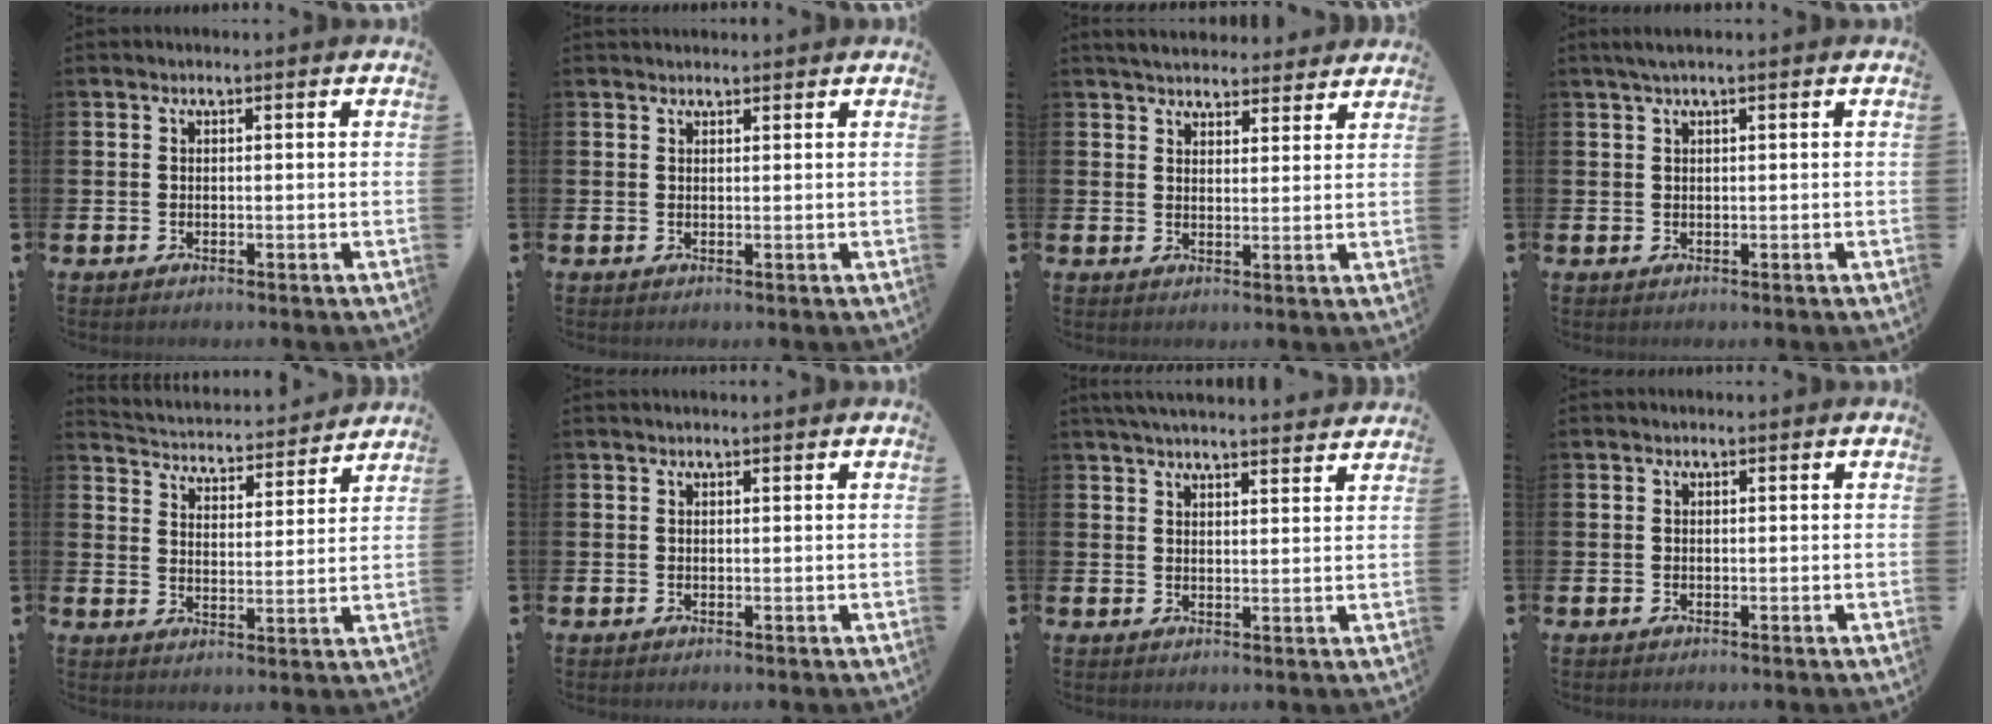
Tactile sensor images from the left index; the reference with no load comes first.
{"total": 1.1, "force": [1.0, 0.3, 0.0], "torque": [0.010, -0.001, 0.017]}
{"total": 4.1, "force": [4.0, 0.9, 0.3], "torque": [-0.013, -0.021, 0.072]}
{"total": 2.2, "force": [1.3, -0.2, 1.8], "torque": [-0.041, 0.004, 0.024]}
{"total": 4.0, "force": [4.0, 0.8, 0.0], "torque": [-0.025, -0.037, 0.064]}
{"total": 0.0}
{"total": 4.2, "force": [4.1, 0.0, 0.8], "torque": [-0.022, -0.020, 0.075]}
{"total": 0.0}